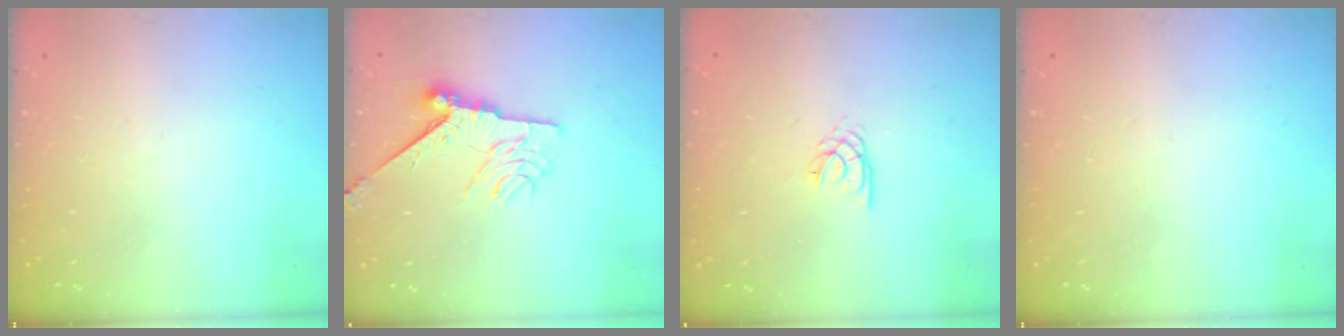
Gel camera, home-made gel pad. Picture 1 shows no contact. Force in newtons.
{"total": 9.6, "press": 9.5, "slide": 1.0}
{"total": 2.2, "press": 2.2, "slide": 0.4}
{"total": 0.0}